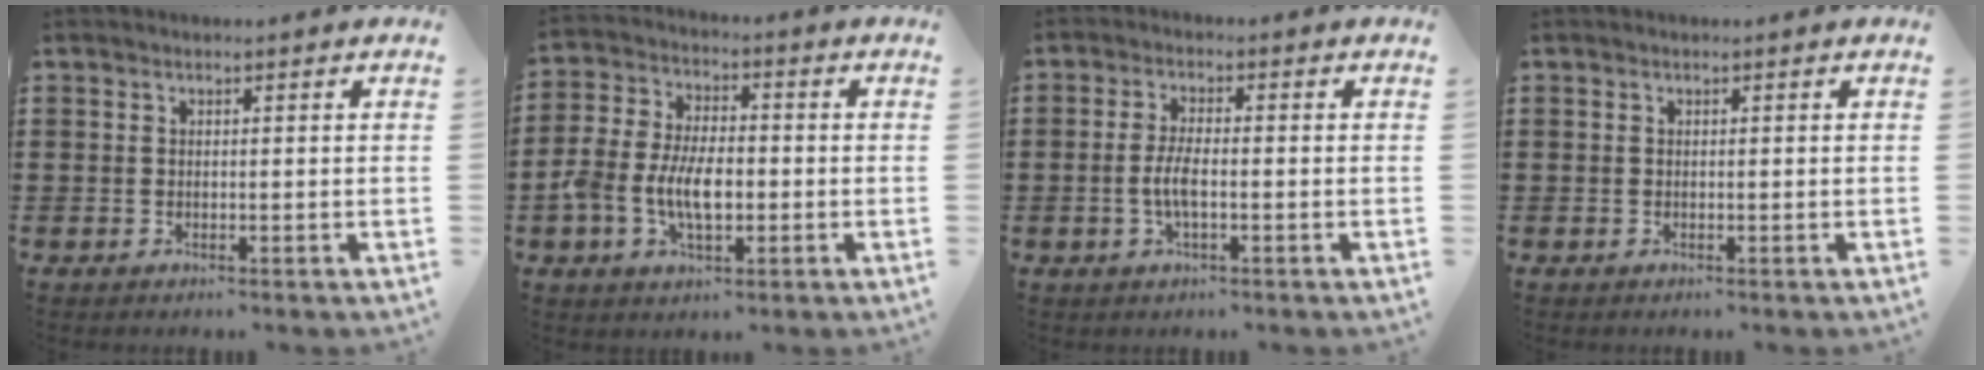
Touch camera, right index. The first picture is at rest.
{"total": 7.9, "force": [-1.9, 4.5, 6.2], "torque": [-0.151, -0.001, -0.043]}
{"total": 4.1, "force": [-0.8, 1.3, 3.8], "torque": [-0.090, -0.004, -0.022]}
{"total": 0.0}